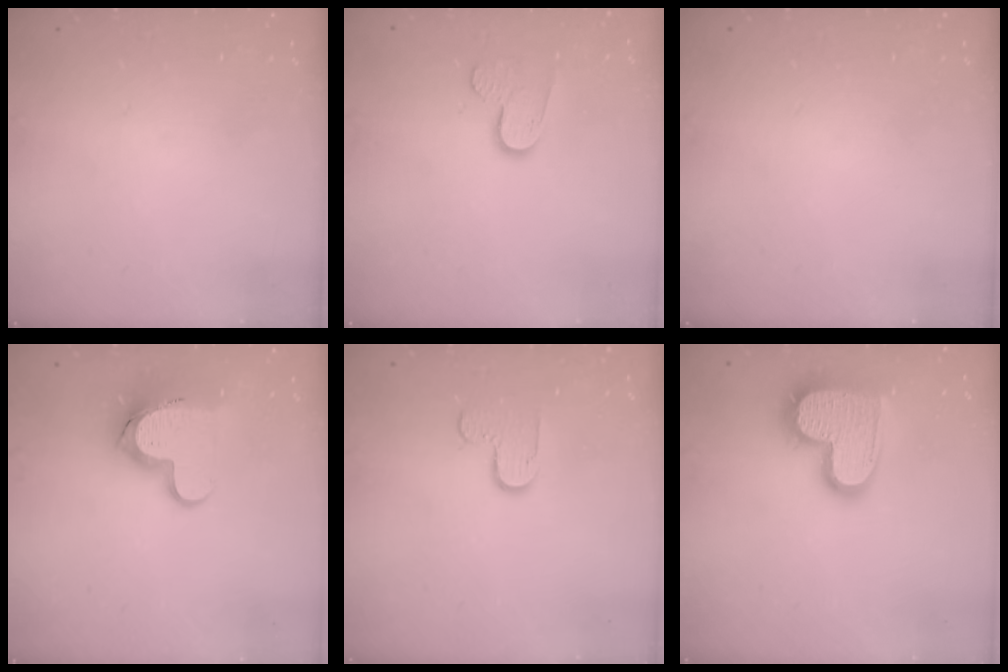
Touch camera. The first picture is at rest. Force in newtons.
{"total": 7.8, "press": 7.7, "slide": 0.6}
{"total": 0.0}
{"total": 12.4, "press": 12.3, "slide": 1.0}
{"total": 5.1, "press": 5.0, "slide": 0.5}
{"total": 18.4, "press": 18.4, "slide": 1.0}